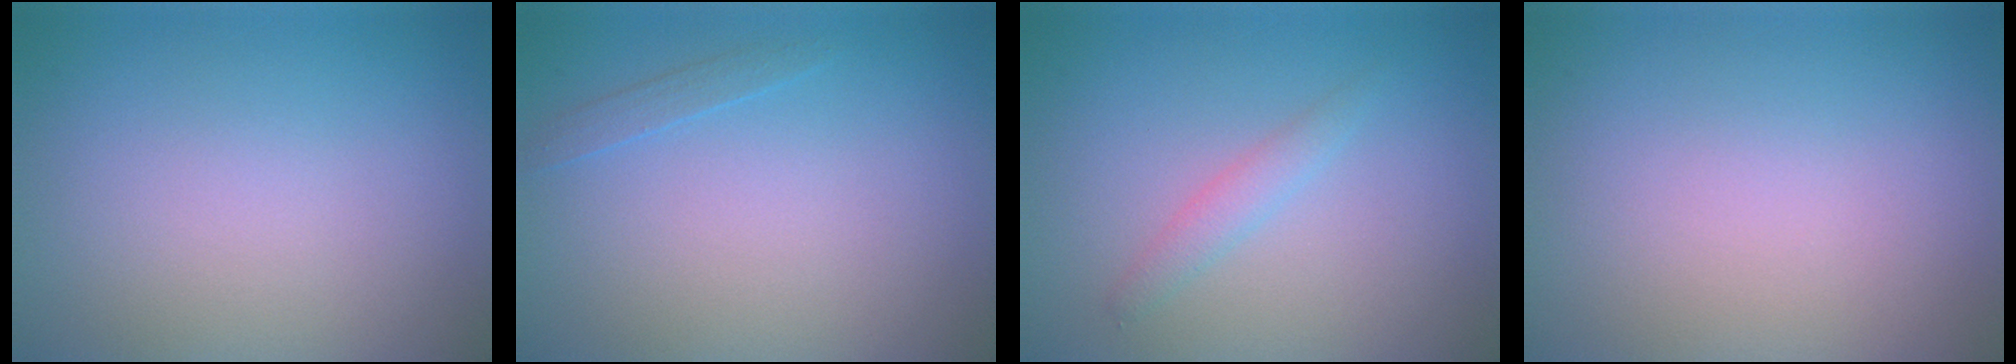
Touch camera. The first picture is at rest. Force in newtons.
{"total": 0.9, "press": 0.9, "slide": 0.1}
{"total": 1.5, "press": 1.5, "slide": 0.1}
{"total": 0.0}